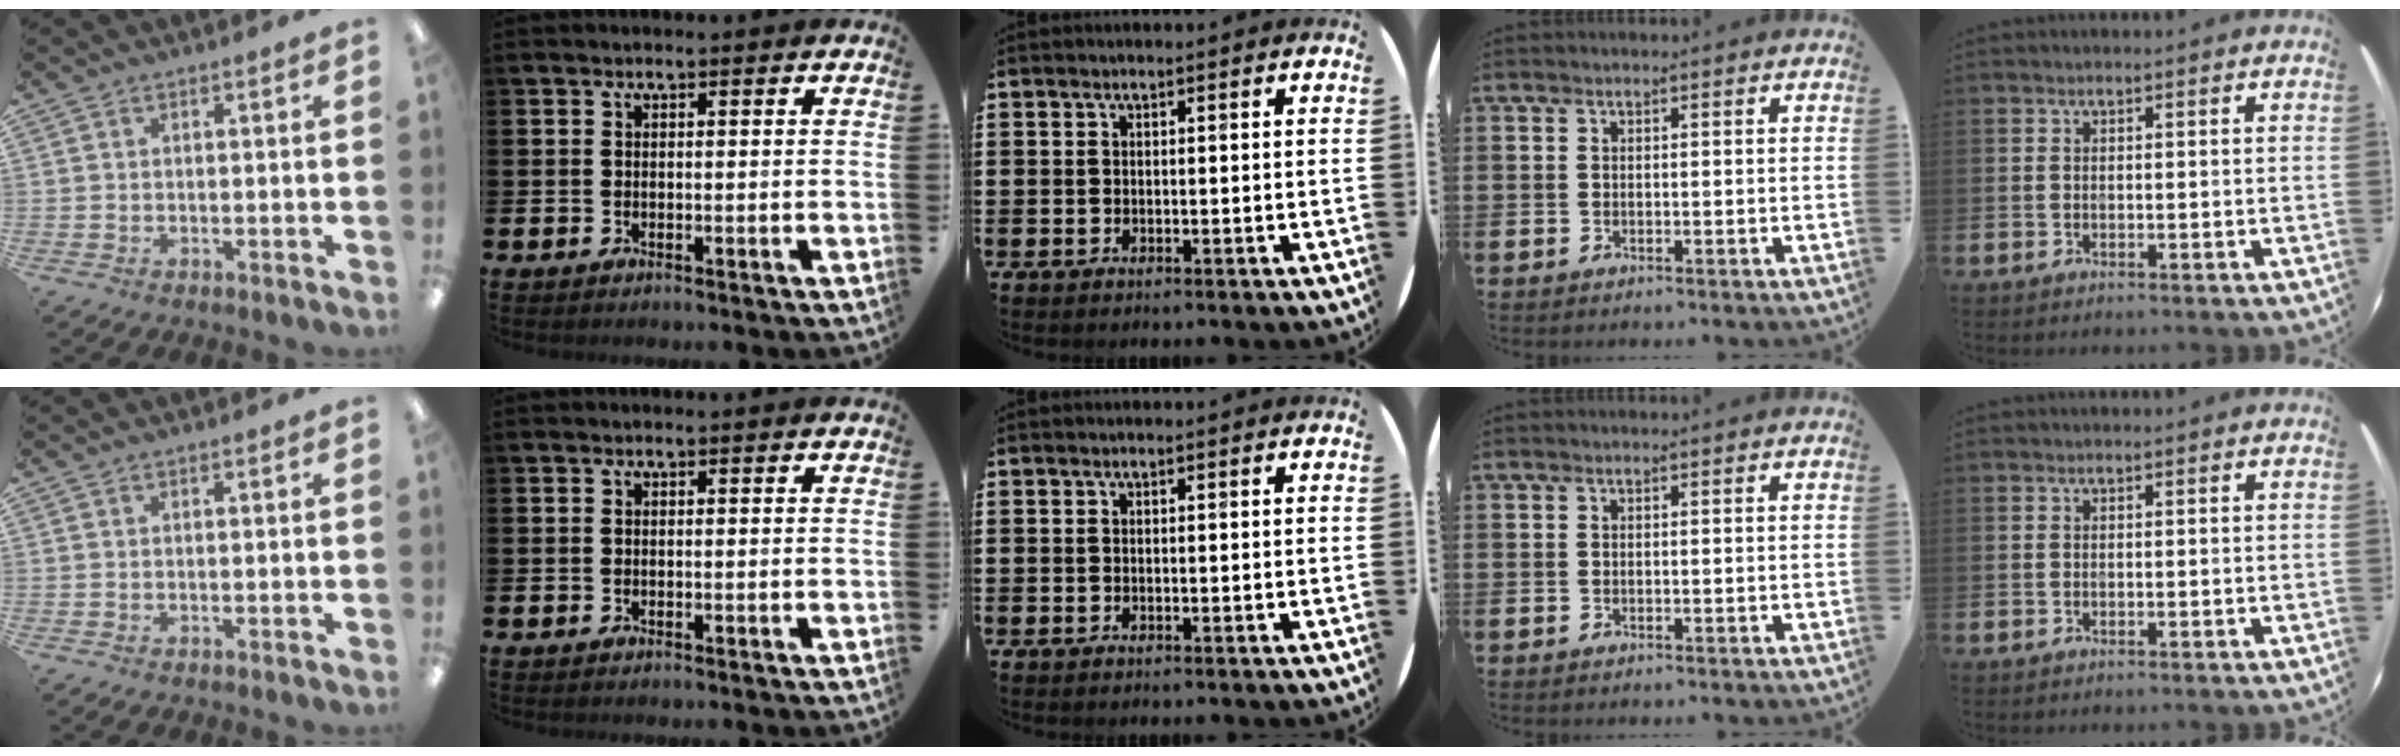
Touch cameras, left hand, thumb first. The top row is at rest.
{}